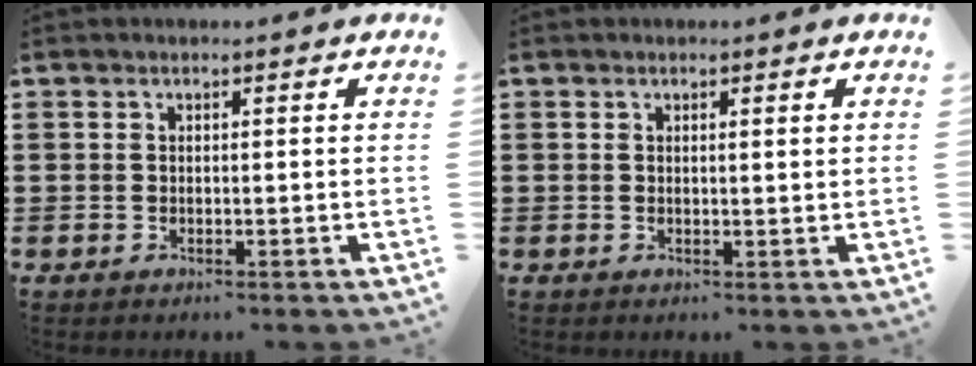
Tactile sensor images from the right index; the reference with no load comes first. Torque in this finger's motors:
{"motor_torque": [-0.36, 0.13, -0.01, -0.01]}